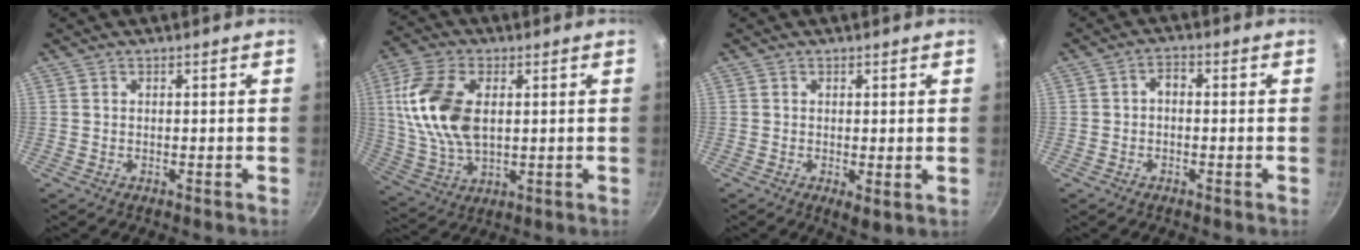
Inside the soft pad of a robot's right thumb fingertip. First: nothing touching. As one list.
[{"total": 15.2, "force": [2.5, 8.9, 12.1], "torque": [-0.230, -0.002, 0.049]}, {"total": 2.7, "force": [0.1, 1.3, 2.4], "torque": [-0.036, -0.012, 0.003]}, {"total": 2.4, "force": [-0.5, 1.6, 1.7], "torque": [-0.026, 0.015, -0.013]}]